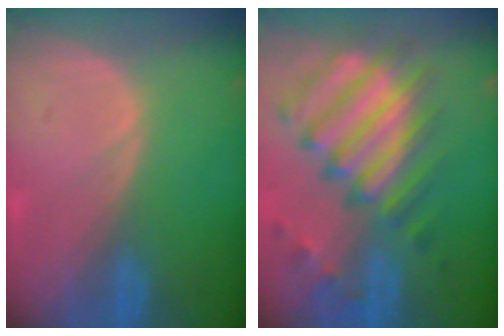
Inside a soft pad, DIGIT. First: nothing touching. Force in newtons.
{"total": 11.9, "press": 10.3, "slide": 5.9}